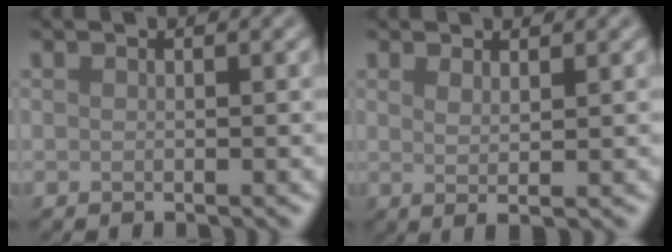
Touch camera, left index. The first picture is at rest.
{"total": 1.7, "force": [0.7, 0.5, 1.5], "torque": [-0.022, -0.005, 0.009]}